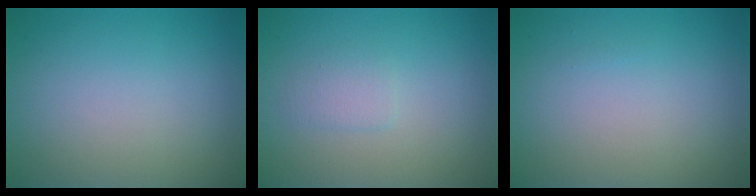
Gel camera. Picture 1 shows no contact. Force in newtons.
{"total": 1.3, "press": 1.3, "slide": 0.1}
{"total": 0.0}